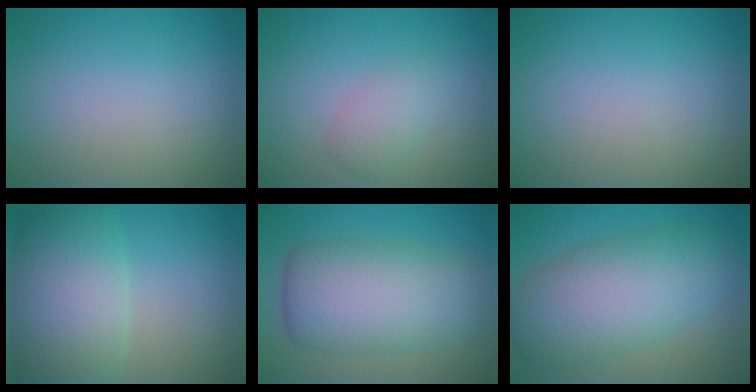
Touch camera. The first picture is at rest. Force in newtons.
{"total": 2.0, "press": 2.0, "slide": 0.0}
{"total": 0.0}
{"total": 8.2, "press": 8.1, "slide": 0.6}
{"total": 8.5, "press": 8.5, "slide": 0.1}
{"total": 8.5, "press": 8.5, "slide": 0.3}